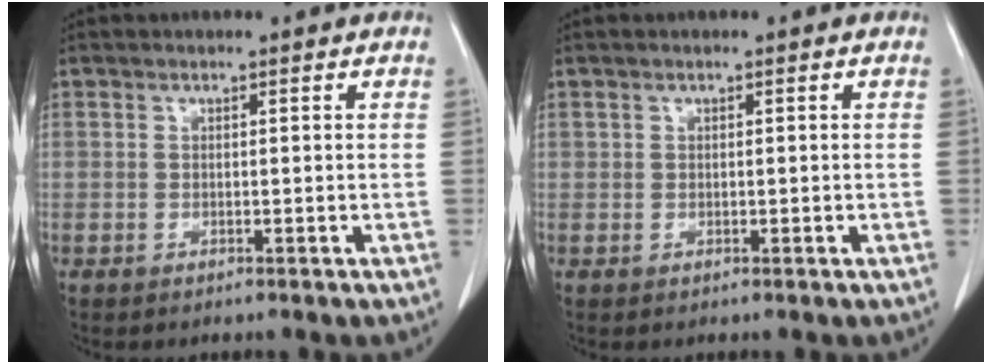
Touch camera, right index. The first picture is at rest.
{"total": 0.0}